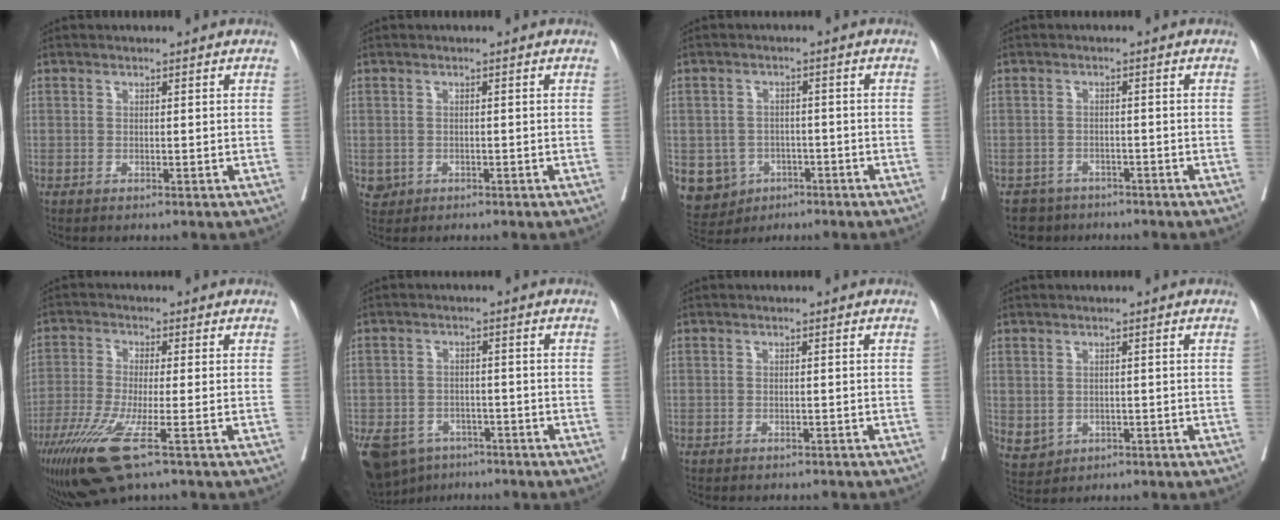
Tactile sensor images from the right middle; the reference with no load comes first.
{"total": 1.5, "force": [-0.4, 1.4, 0.3], "torque": [-0.005, 0.005, 0.002]}
{"total": 7.7, "force": [-3.2, 6.8, 1.7], "torque": [-0.043, 0.005, -0.039]}
{"total": 3.5, "force": [-2.7, 2.1, -0.6], "torque": [0.012, 0.005, -0.046]}
{"total": 11.2, "force": [-6.2, 0.9, 9.3], "torque": [-0.179, -0.034, -0.112]}
{"total": 14.1, "force": [-8.7, 9.6, 5.7], "torque": [-0.152, -0.007, -0.117]}
{"total": 5.9, "force": [-5.3, 1.6, 2.2], "torque": [-0.029, 0.001, -0.065]}
{"total": 3.9, "force": [-1.0, 3.5, 1.3], "torque": [-0.023, -0.001, -0.004]}